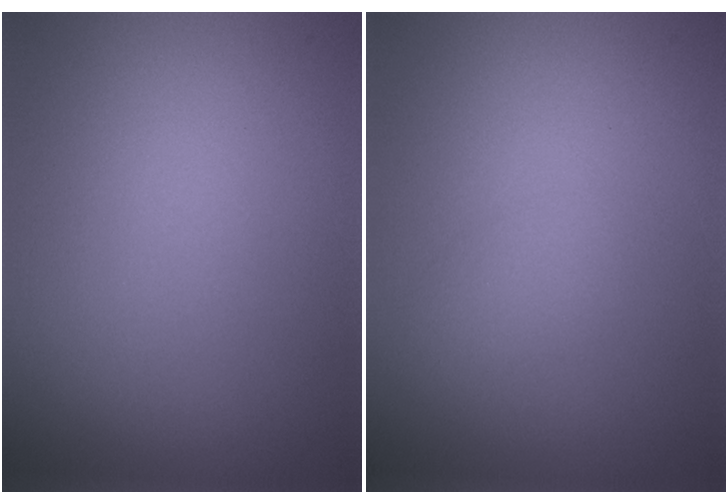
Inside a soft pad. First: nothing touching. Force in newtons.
{"total": 1.1, "press": 1.1, "slide": 0.0}